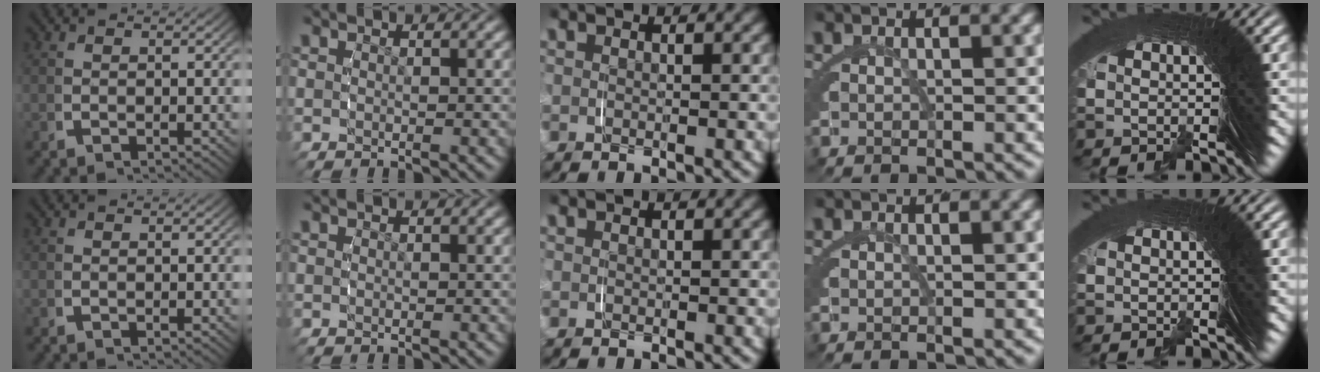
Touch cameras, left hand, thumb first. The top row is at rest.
{}